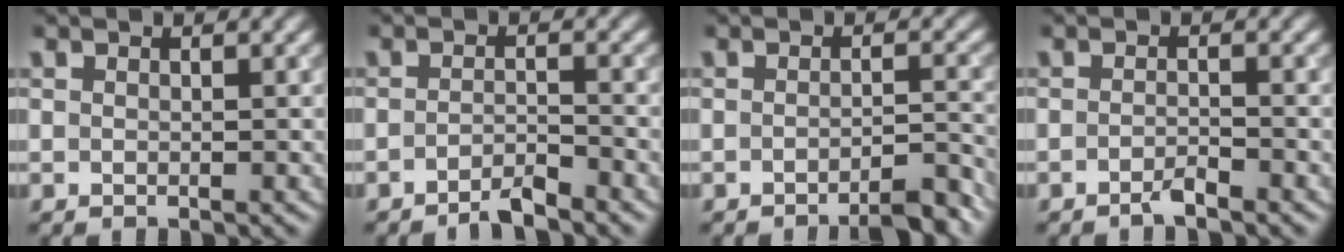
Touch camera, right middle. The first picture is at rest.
{"total": 2.1, "force": [-1.8, 0.4, 1.1], "torque": [-0.016, 0.006, -0.037]}
{"total": 3.5, "force": [-2.7, 0.7, 2.1], "torque": [-0.016, 0.010, -0.043]}
{"total": 1.2, "force": [-1.0, 0.1, 0.7], "torque": [-0.013, 0.002, -0.022]}